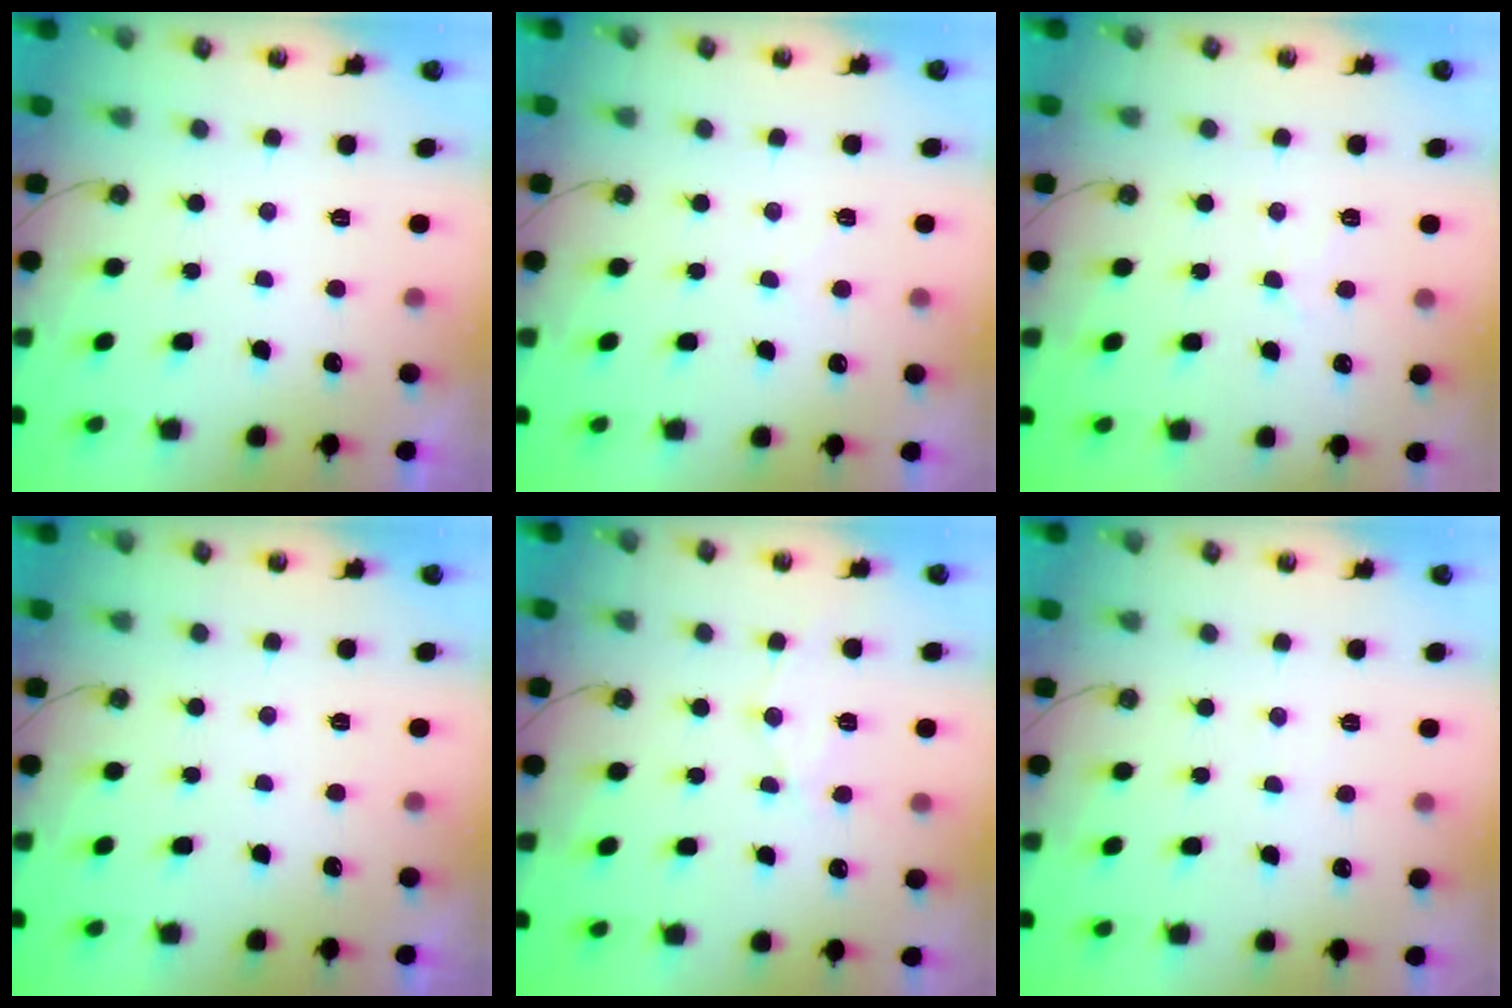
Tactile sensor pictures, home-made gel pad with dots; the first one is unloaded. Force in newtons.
{"total": 3.4, "press": 3.4, "slide": 0.5}
{"total": 7.4, "press": 7.3, "slide": 0.8}
{"total": 0.0}
{"total": 9.1, "press": 9.1, "slide": 0.6}
{"total": 2.4, "press": 2.4, "slide": 0.4}